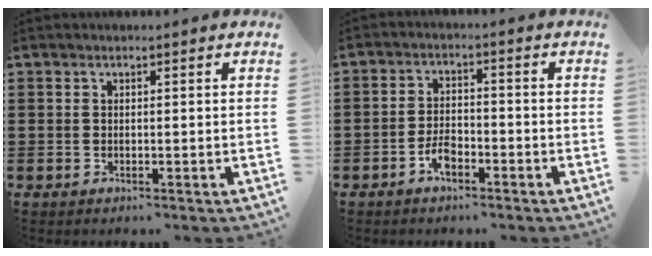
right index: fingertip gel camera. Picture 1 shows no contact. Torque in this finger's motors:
{"motor_torque": [1.30, 0.47, 0.36, 0.03]}